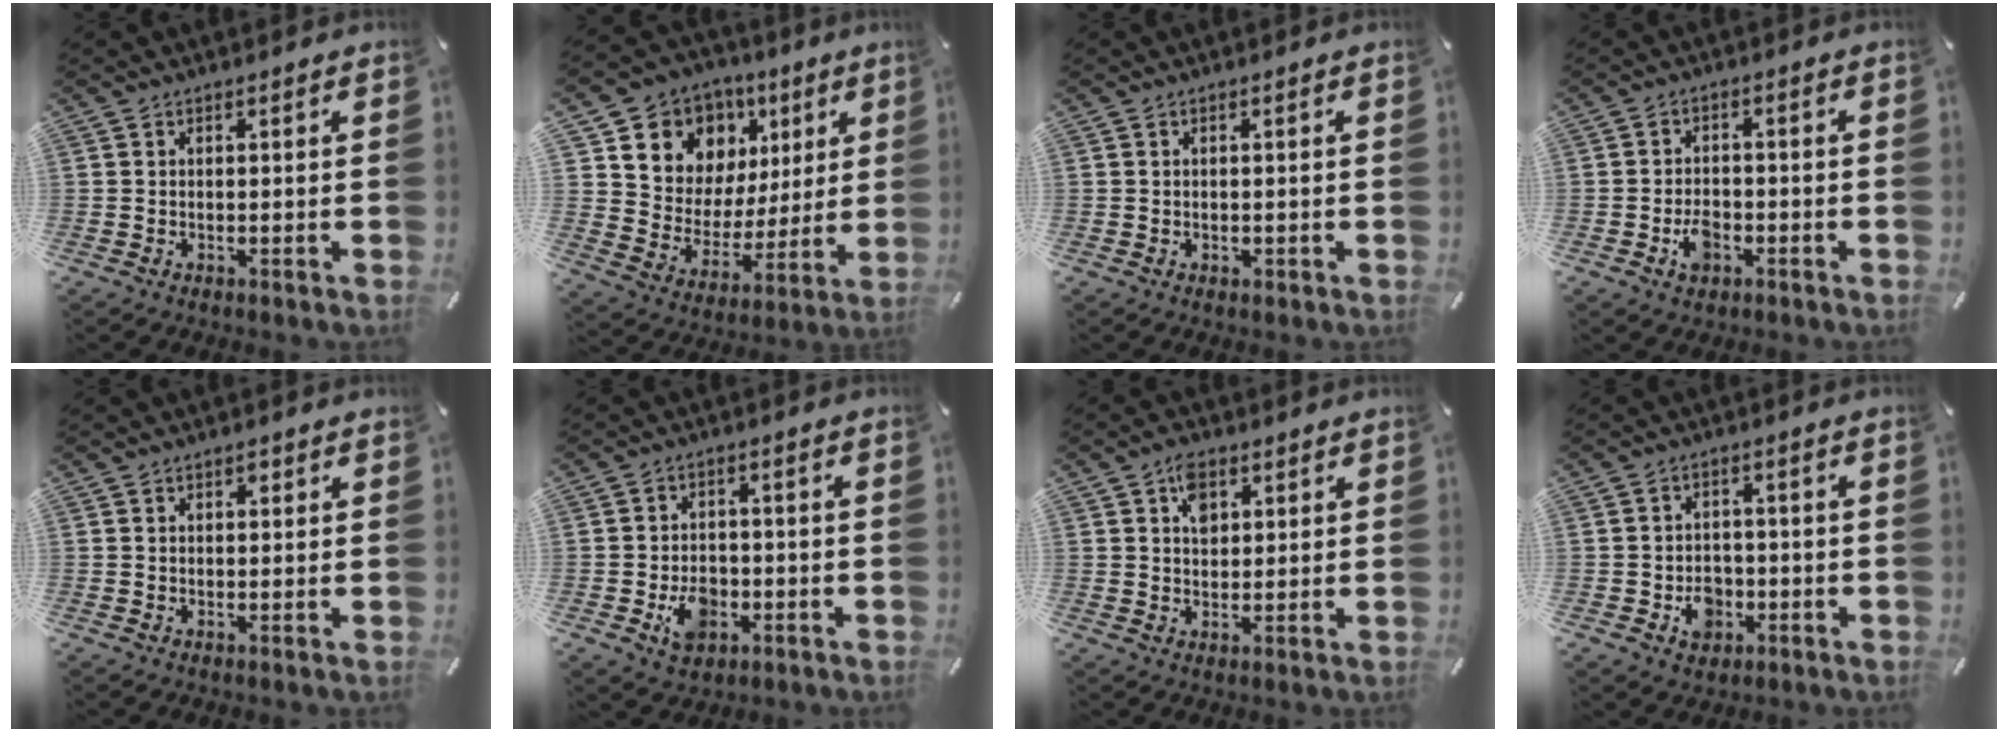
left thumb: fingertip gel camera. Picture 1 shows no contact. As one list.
[{"total": 11.6, "force": [5.8, 10.0, 1.4], "torque": [-0.034, -0.056, 0.118]}, {"total": 0.6, "force": [-0.1, 0.6, 0.2], "torque": [-0.003, 0.004, -0.003]}, {"total": 4.8, "force": [-2.1, 3.2, 2.9], "torque": [-0.044, 0.007, -0.038]}, {"total": 1.2, "force": [0.5, 0.9, 0.6], "torque": [-0.005, 0.001, 0.008]}, {"total": 7.5, "force": [-2.4, 5.6, 4.3], "torque": [-0.072, 0.007, -0.042]}, {"total": 5.3, "force": [2.0, 4.0, 2.9], "torque": [-0.043, -0.002, 0.031]}, {"total": 6.4, "force": [-2.0, 5.4, 2.8], "torque": [-0.035, 0.009, -0.034]}]